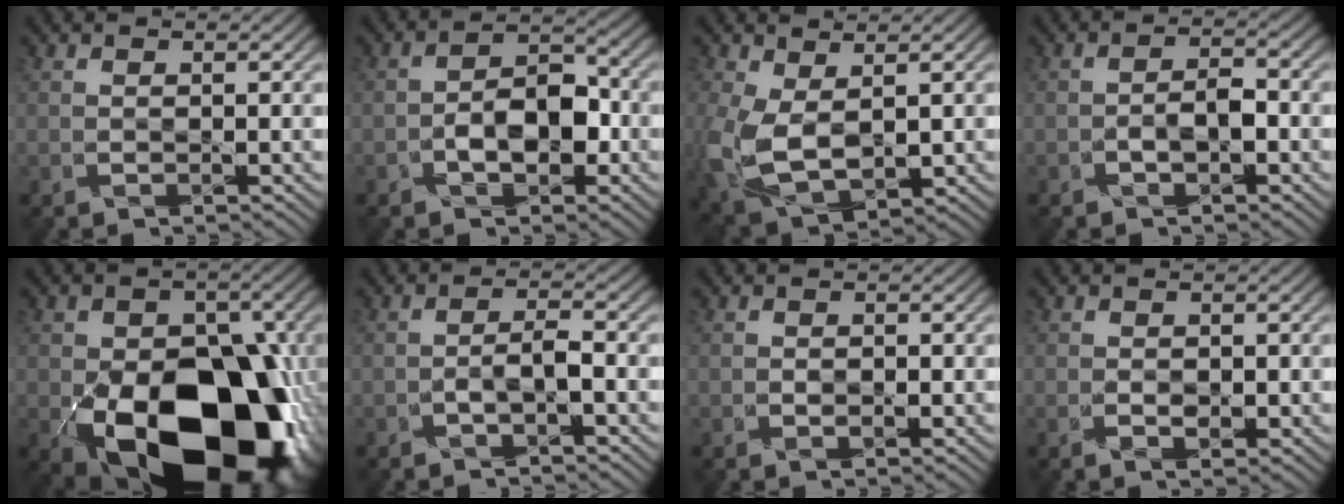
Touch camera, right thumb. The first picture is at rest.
{"total": 5.0, "force": [-2.0, 2.8, 3.6], "torque": [-0.051, 0.009, -0.035]}
{"total": 8.8, "force": [0.2, 5.6, 6.8], "torque": [-0.192, -0.023, 0.023]}
{"total": 2.4, "force": [-1.3, 1.0, 1.7], "torque": [-0.027, 0.007, -0.023]}
{"total": 21.6, "force": [-8.2, 14.0, 14.2], "torque": [-0.208, -0.044, -0.096]}
{"total": 2.2, "force": [-1.4, 0.3, 1.6], "torque": [-0.033, 0.008, -0.029]}
{"total": 0.9, "force": [-0.4, 0.5, 0.6], "torque": [-0.009, -0.003, -0.006]}
{"total": 1.4, "force": [-0.4, 0.8, 1.1], "torque": [-0.023, -0.003, -0.005]}